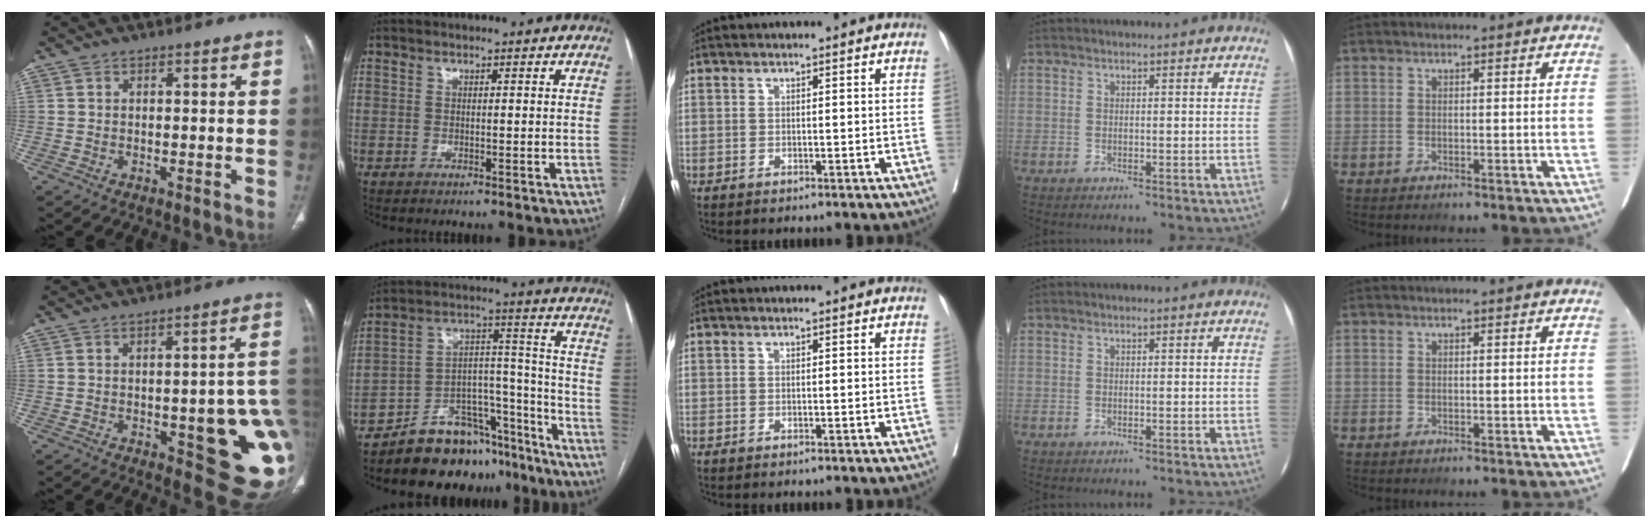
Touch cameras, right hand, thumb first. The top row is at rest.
{"thumb": {"total": 18.7, "force": [-2.7, 6.4, 17.3], "torque": [-0.164, 0.009, -0.013]}, "index": {"total": 16.2, "force": [-13.4, 7.0, 5.8], "torque": [-0.061, 0.069, -0.210]}}